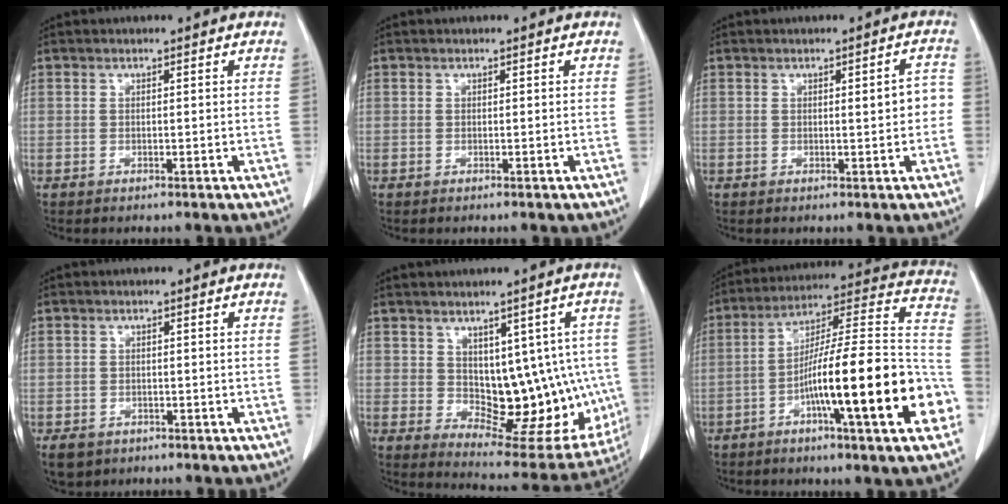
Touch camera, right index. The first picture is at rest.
{"total": 0.0}
{"total": 3.0, "force": [-0.1, 0.7, 2.9], "torque": [-0.034, 0.008, -0.001]}
{"total": 4.3, "force": [-2.9, 3.0, 1.2], "torque": [-0.027, -0.004, -0.038]}
{"total": 13.8, "force": [0.2, 7.5, 11.6], "torque": [-0.124, 0.008, 0.029]}
{"total": 22.7, "force": [-7.6, 1.4, 21.3], "torque": [-0.279, 0.008, -0.121]}